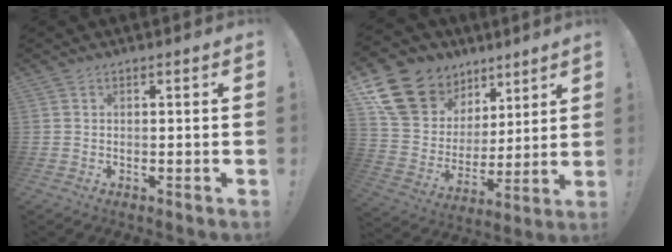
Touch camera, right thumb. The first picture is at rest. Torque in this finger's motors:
{"motor_torque": [1.50, 1.96, -0.02, -0.03, 0.00]}